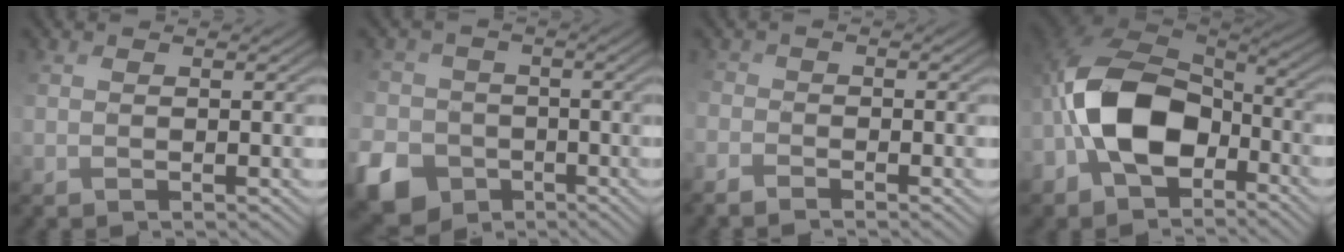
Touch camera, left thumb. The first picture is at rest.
{"total": 9.5, "force": [-4.3, 7.9, 3.2], "torque": [-0.100, -0.030, -0.086]}
{"total": 2.7, "force": [-2.4, 1.1, 0.5], "torque": [-0.011, -0.004, -0.055]}
{"total": 12.6, "force": [-3.6, 7.7, 9.3], "torque": [-0.198, 0.008, -0.082]}